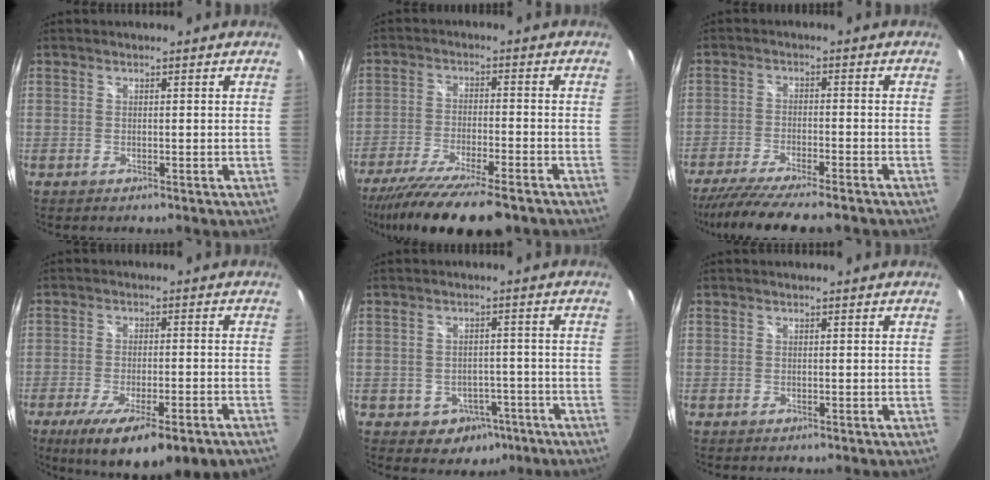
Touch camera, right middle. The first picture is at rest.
{"total": 16.7, "force": [-13.5, 2.5, 9.6], "torque": [-0.190, -0.044, -0.220]}
{"total": 13.8, "force": [-11.9, 1.1, 6.9], "torque": [-0.144, -0.035, -0.191]}
{"total": 14.7, "force": [-9.1, 2.9, 11.2], "torque": [-0.199, -0.047, -0.133]}
{"total": 6.4, "force": [-3.1, 5.2, 2.1], "torque": [-0.046, 0.016, -0.021]}
{"total": 0.0}